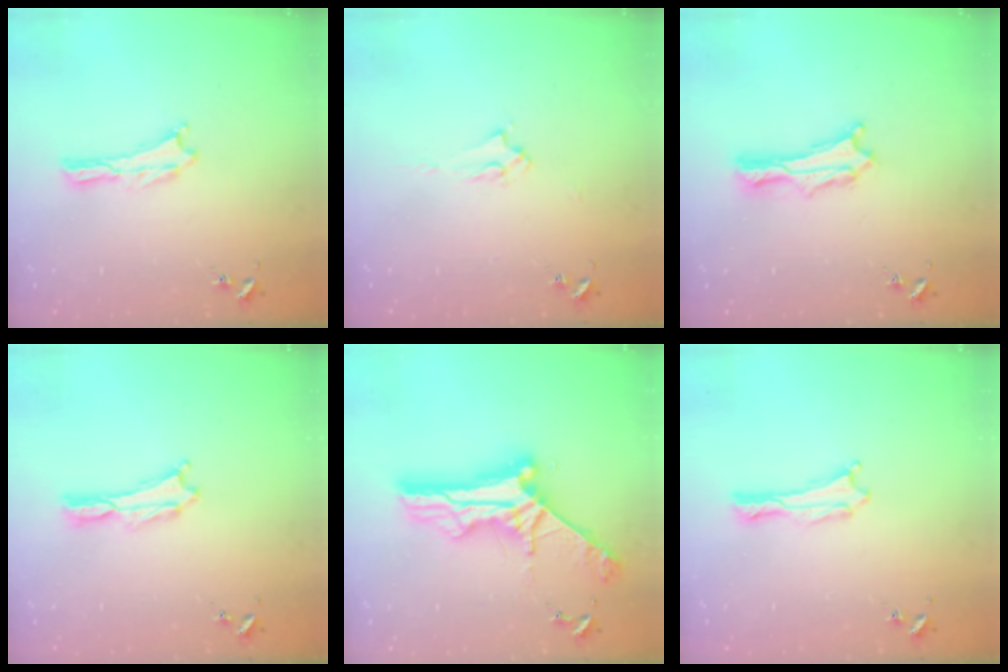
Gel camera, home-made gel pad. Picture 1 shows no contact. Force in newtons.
{"total": 1.9, "press": 1.9, "slide": 0.3}
{"total": 2.0, "press": 2.0, "slide": 0.2}
{"total": 0.0}
{"total": 10.7, "press": 10.7, "slide": 0.9}
{"total": 0.0}